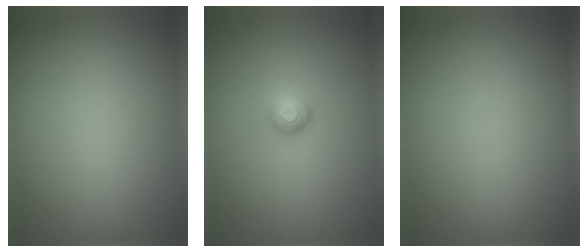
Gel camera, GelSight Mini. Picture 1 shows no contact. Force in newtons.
{"total": 1.6, "press": 1.0, "slide": 1.3}
{"total": 0.0}